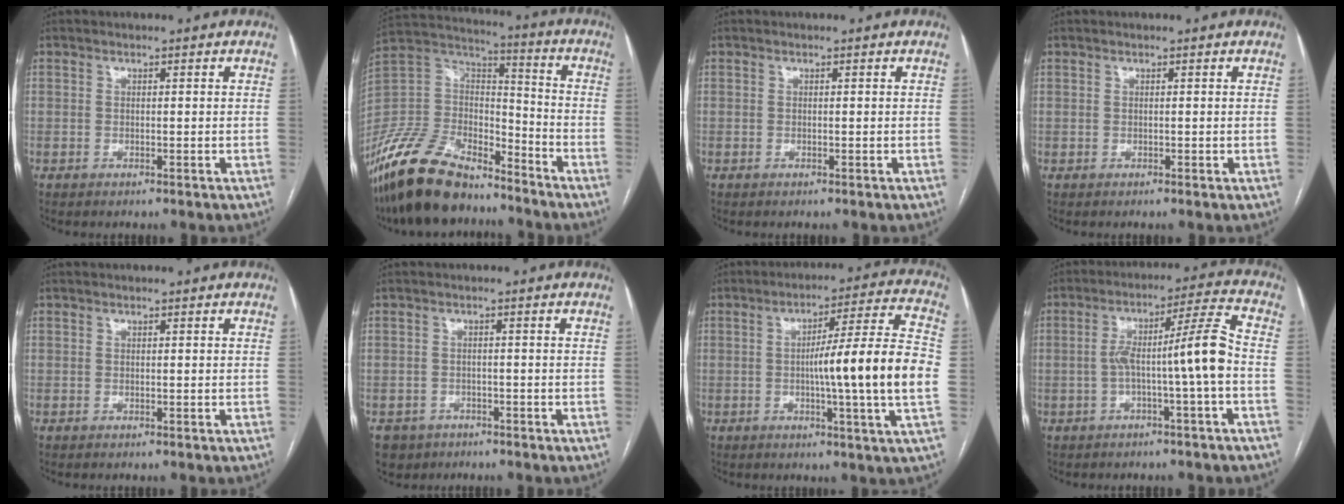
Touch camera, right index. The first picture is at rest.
{"total": 19.4, "force": [-15.7, 7.2, 8.9], "torque": [-0.191, 0.013, -0.295]}
{"total": 0.0}
{"total": 0.0}
{"total": 0.0}
{"total": 4.5, "force": [-2.9, 3.4, 0.2], "torque": [-0.002, 0.005, -0.045]}
{"total": 15.3, "force": [-1.7, -1.4, 15.1], "torque": [-0.228, 0.003, -0.033]}
{"total": 9.5, "force": [-1.9, -0.9, 9.2], "torque": [-0.153, 0.030, -0.028]}